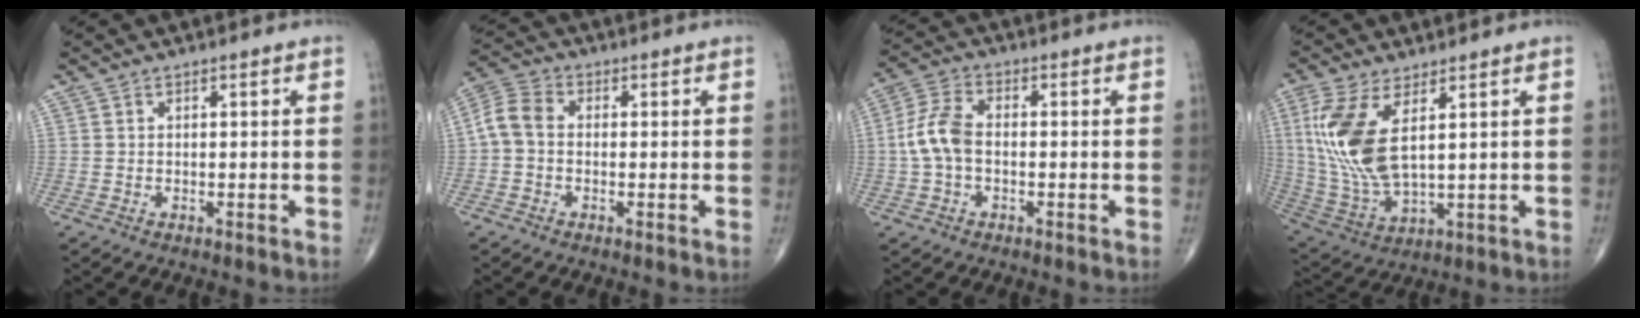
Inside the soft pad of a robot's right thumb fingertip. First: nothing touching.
{"total": 5.8, "force": [-0.3, 4.2, 4.0], "torque": [-0.076, 0.017, -0.019]}
{"total": 7.4, "force": [-0.7, 4.4, 5.9], "torque": [-0.132, 0.021, -0.021]}
{"total": 14.2, "force": [4.0, 6.1, 12.2], "torque": [-0.277, -0.017, 0.092]}